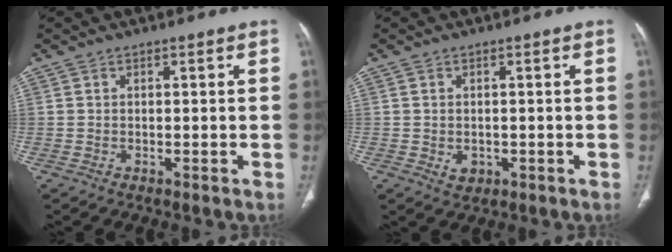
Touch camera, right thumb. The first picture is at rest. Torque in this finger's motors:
{"motor_torque": [-0.57, 0.17, -0.28, -0.05, 0.08]}